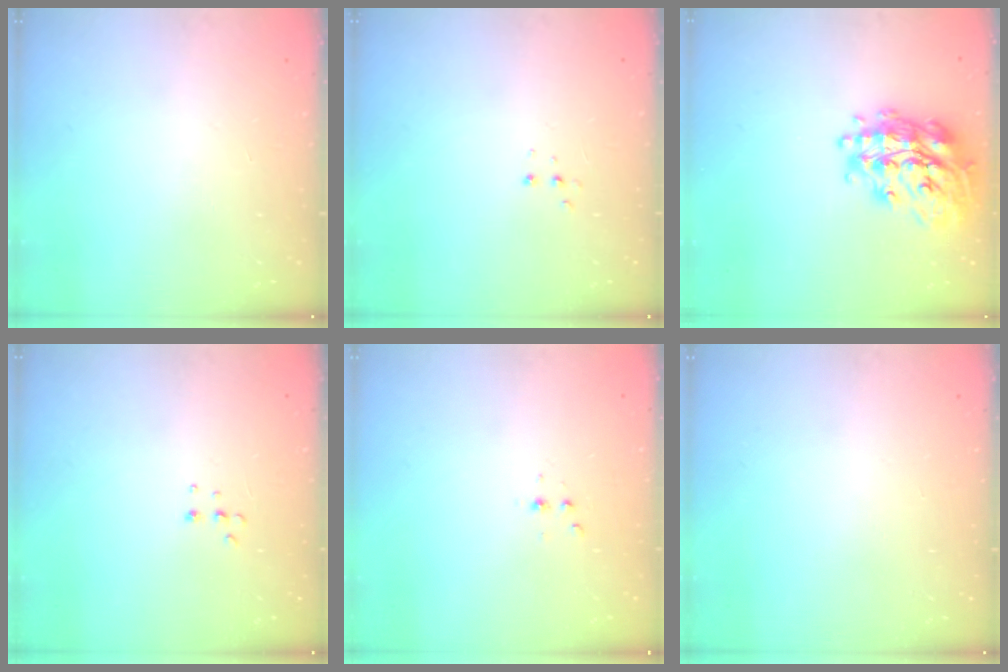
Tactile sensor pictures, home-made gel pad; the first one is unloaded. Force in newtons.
{"total": 2.7, "press": 2.7, "slide": 0.5}
{"total": 21.0, "press": 20.9, "slide": 1.5}
{"total": 4.5, "press": 4.4, "slide": 0.8}
{"total": 2.3, "press": 2.3, "slide": 0.3}
{"total": 0.0}